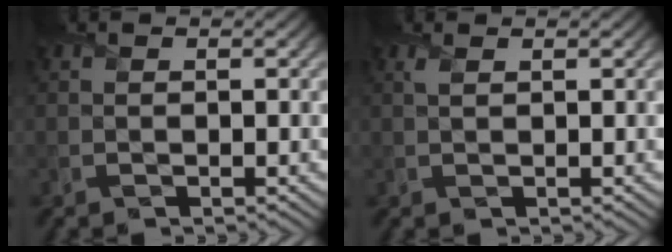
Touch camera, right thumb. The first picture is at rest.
{"total": 0.8, "force": [0.5, 0.2, 0.5], "torque": [-0.015, 0.002, 0.011]}